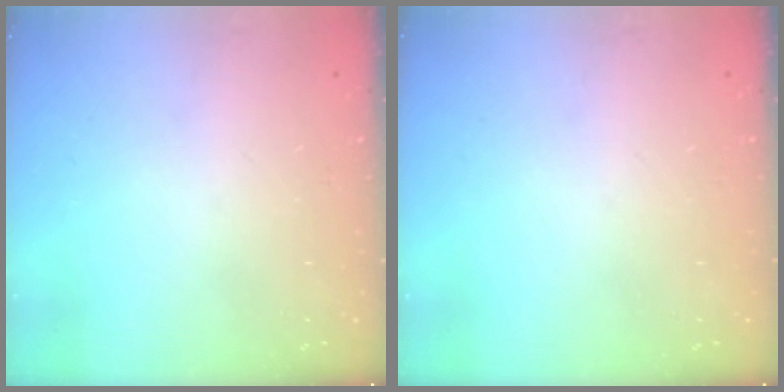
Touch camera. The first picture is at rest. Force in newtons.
{"total": 0.0}